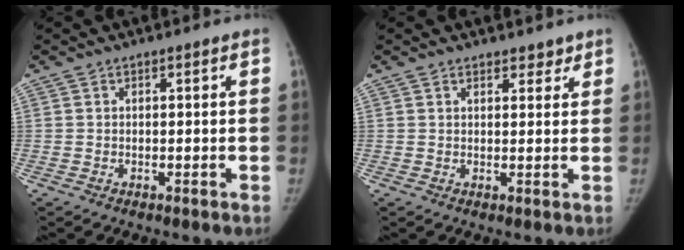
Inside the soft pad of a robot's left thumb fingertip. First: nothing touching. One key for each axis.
{"total": 2.7, "fx": 2.2, "fy": 1.4, "fz": 0.9, "tx": 0.009, "ty": -0.011, "tz": 0.027}